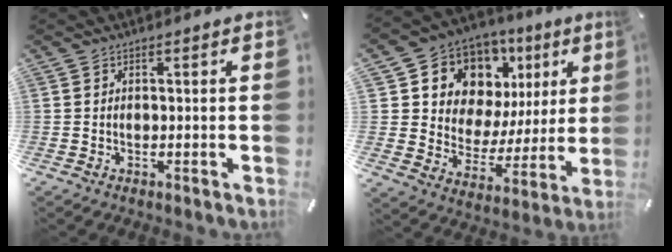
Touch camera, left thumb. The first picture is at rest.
{"total": 11.4, "force": [6.3, 9.1, 2.7], "torque": [-0.050, -0.065, 0.119]}